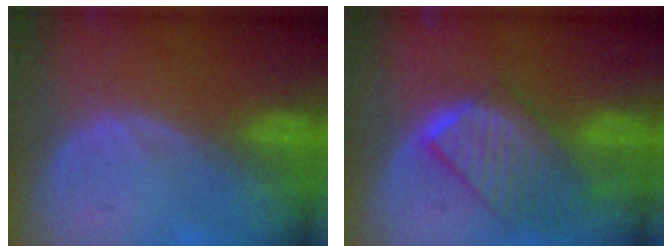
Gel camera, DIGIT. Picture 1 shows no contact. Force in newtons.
{"total": 9.8, "press": 8.6, "slide": 4.7}